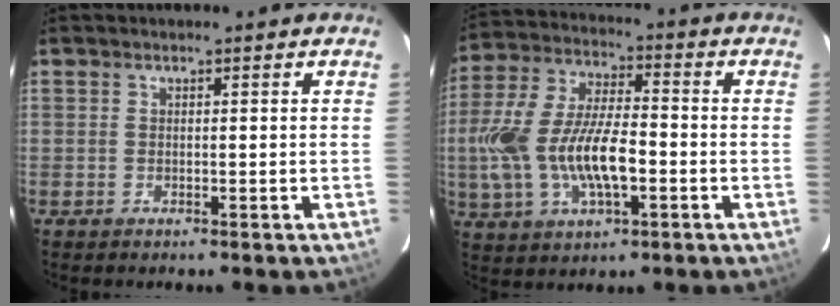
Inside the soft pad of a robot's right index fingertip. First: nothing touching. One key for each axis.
{"total": 17.4, "fx": -3.6, "fy": 7.4, "fz": 15.3, "tx": -0.328, "ty": -0.003, "tz": -0.059}